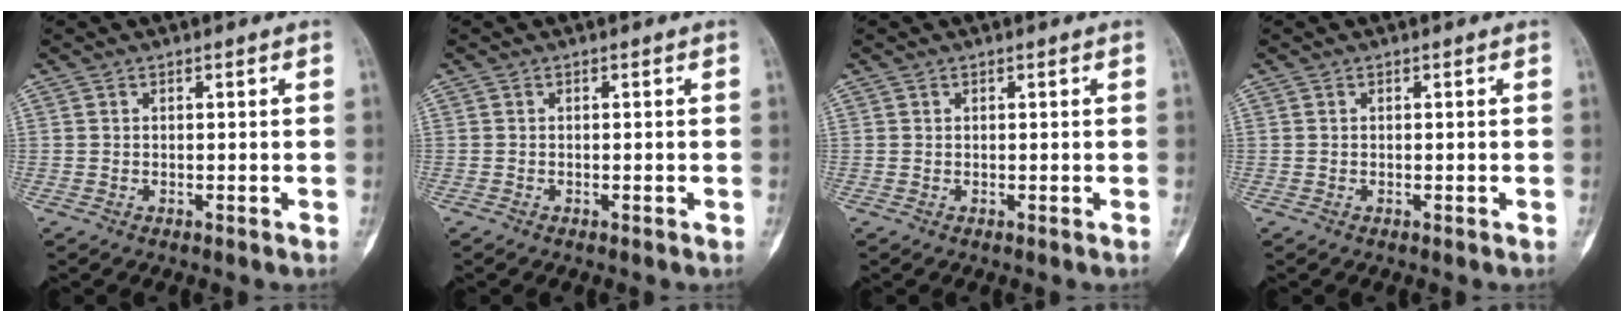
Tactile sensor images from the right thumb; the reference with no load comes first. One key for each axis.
{"total": 0.0}
{"total": 0.0}
{"total": 0.0}